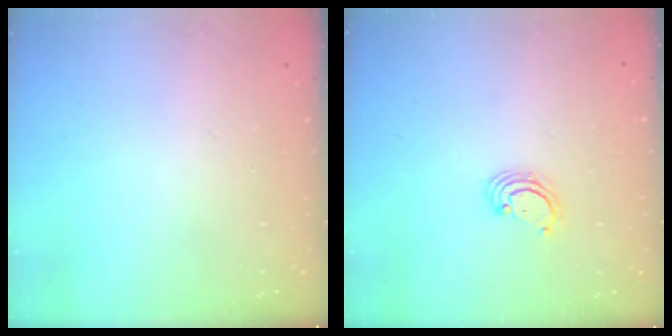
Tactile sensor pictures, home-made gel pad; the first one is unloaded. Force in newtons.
{"total": 2.3, "press": 2.3, "slide": 0.1}